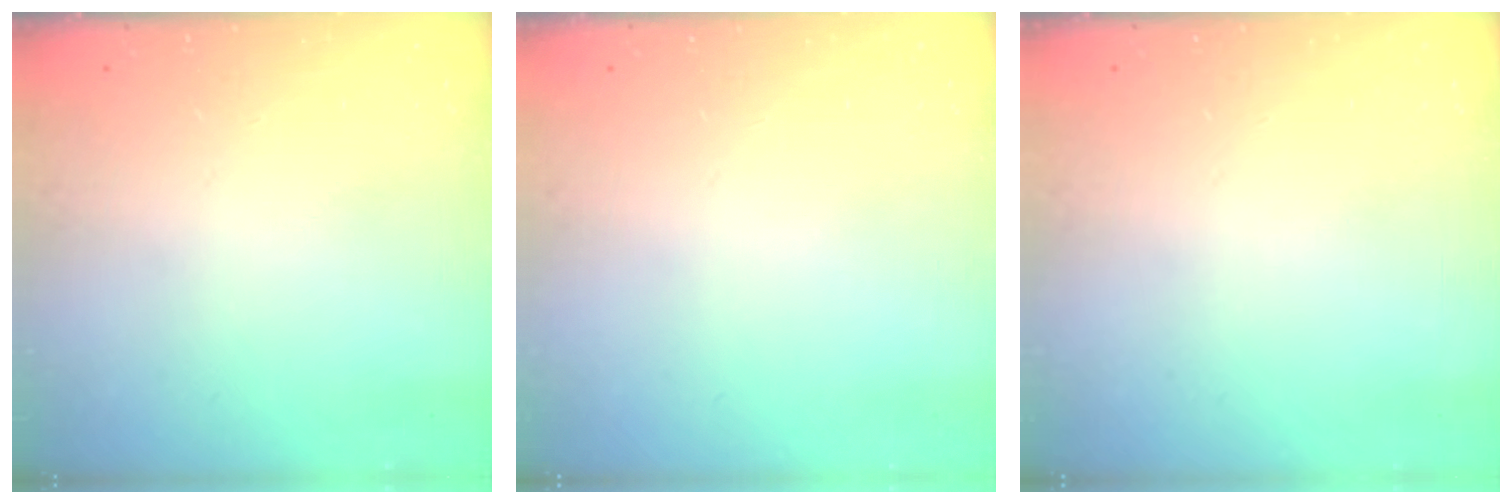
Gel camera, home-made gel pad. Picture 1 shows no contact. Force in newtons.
{"total": 0.0}
{"total": 0.0}